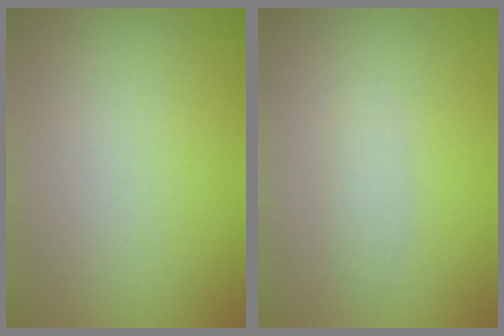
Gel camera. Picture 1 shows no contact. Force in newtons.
{"total": 1.3, "press": 1.3, "slide": 0.0}